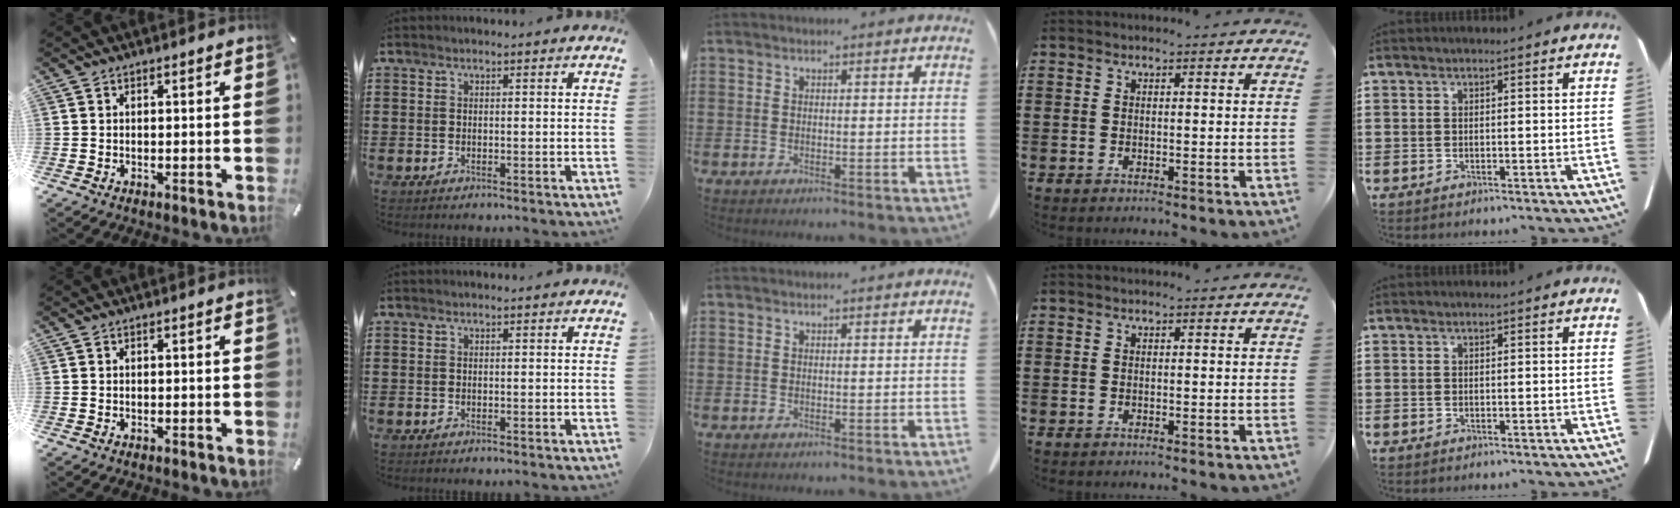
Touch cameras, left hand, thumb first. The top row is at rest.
{}